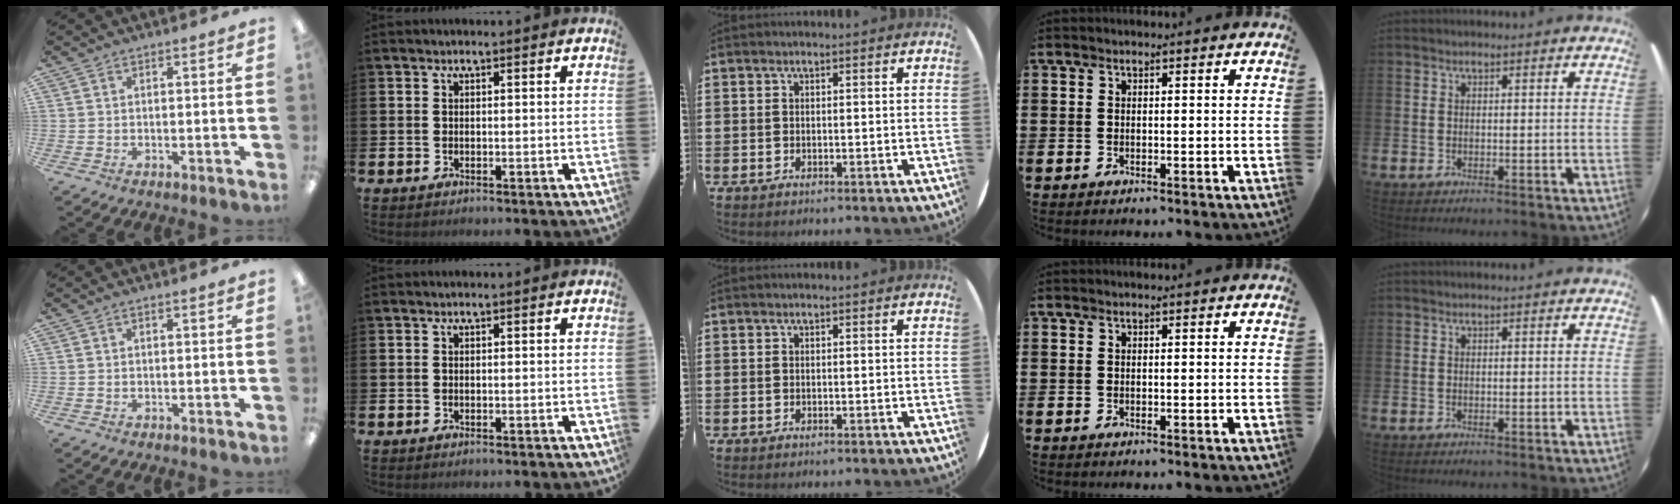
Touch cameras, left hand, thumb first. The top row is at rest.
{}